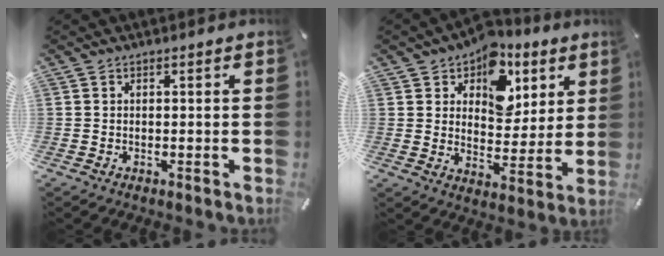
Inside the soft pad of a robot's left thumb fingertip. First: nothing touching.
{"total": 12.4, "force": [6.6, 8.9, 5.6], "torque": [-0.078, -0.052, 0.115]}